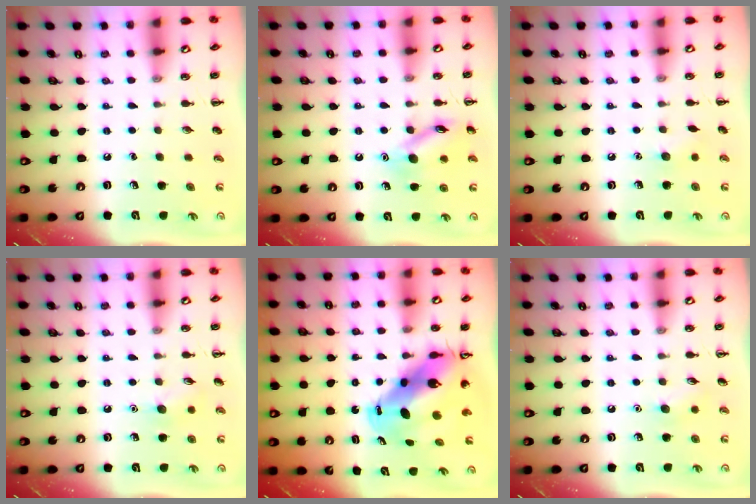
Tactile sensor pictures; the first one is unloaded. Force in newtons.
{"total": 12.7, "press": 12.7, "slide": 0.7}
{"total": 5.0, "press": 4.8, "slide": 1.4}
{"total": 6.5, "press": 6.3, "slide": 1.7}
{"total": 12.6, "press": 12.0, "slide": 3.7}
{"total": 6.6, "press": 6.3, "slide": 1.9}